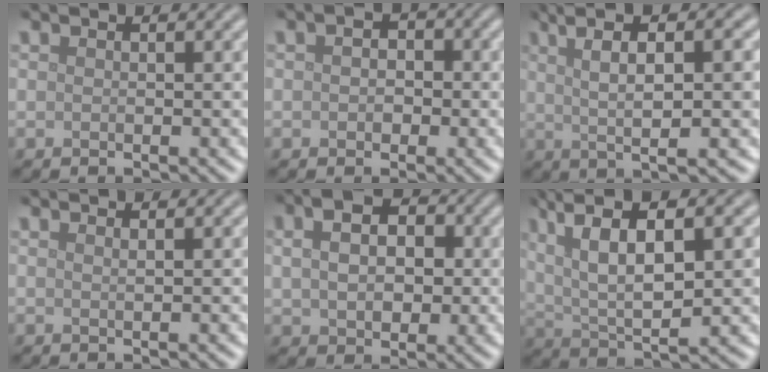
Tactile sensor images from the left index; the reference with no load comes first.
{"total": 2.0, "force": [0.0, 1.5, 1.2], "torque": [-0.013, 0.001, -0.005]}
{"total": 7.7, "force": [2.0, 2.2, 7.1], "torque": [-0.097, 0.015, 0.021]}
{"total": 0.8, "force": [0.5, 0.3, 0.5], "torque": [-0.001, -0.002, 0.004]}
{"total": 5.9, "force": [1.1, 4.1, 4.1], "torque": [-0.074, 0.010, 0.010]}
{"total": 9.0, "force": [3.0, 3.3, 7.8], "torque": [-0.147, 0.006, 0.052]}